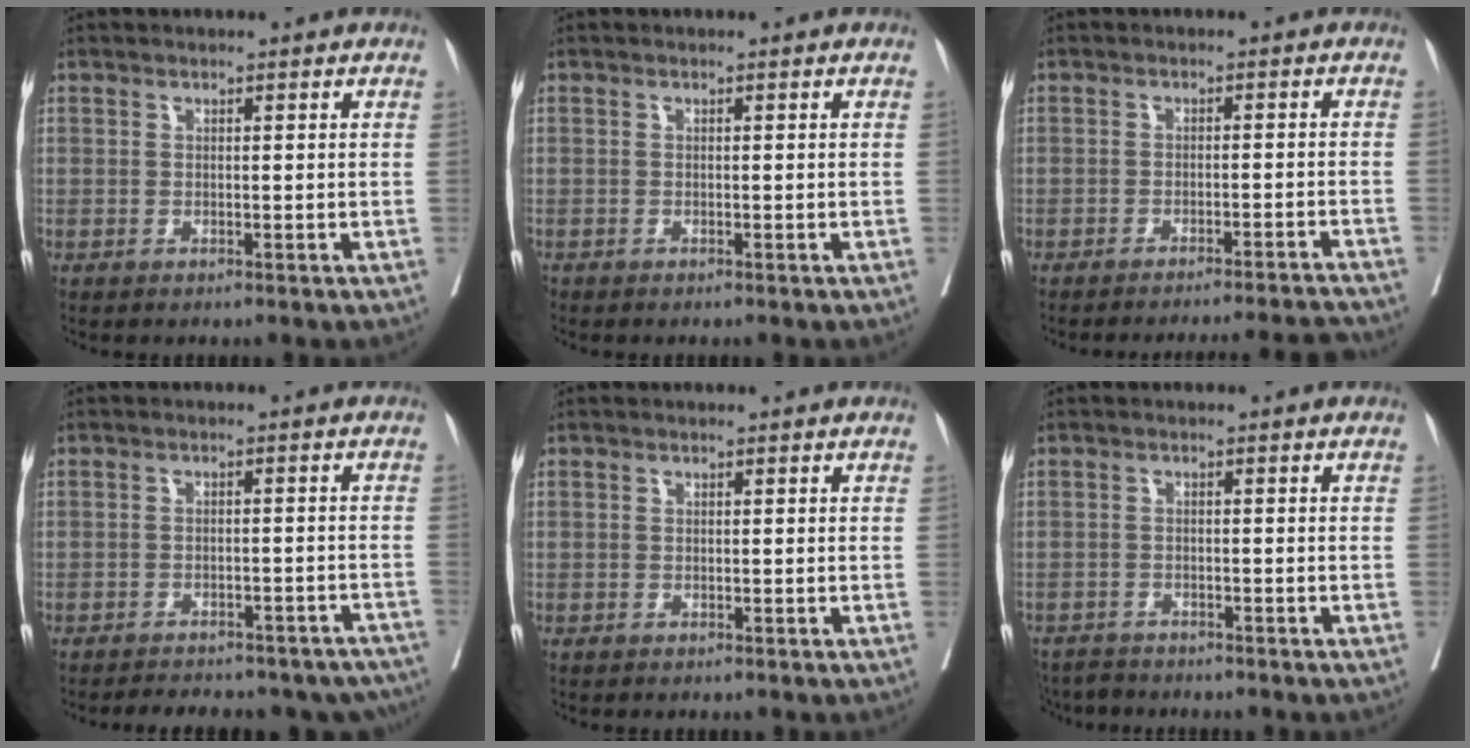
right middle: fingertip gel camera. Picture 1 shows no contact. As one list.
[{"total": 0.0}, {"total": 11.7, "force": [-11.4, -1.2, 2.3], "torque": [-0.018, 0.001, -0.139]}, {"total": 18.3, "force": [-16.1, 6.4, 5.9], "torque": [-0.088, 0.009, -0.180]}, {"total": 0.0}, {"total": 4.9, "force": [-4.7, 1.2, 0.1], "torque": [0.004, -0.009, -0.081]}]